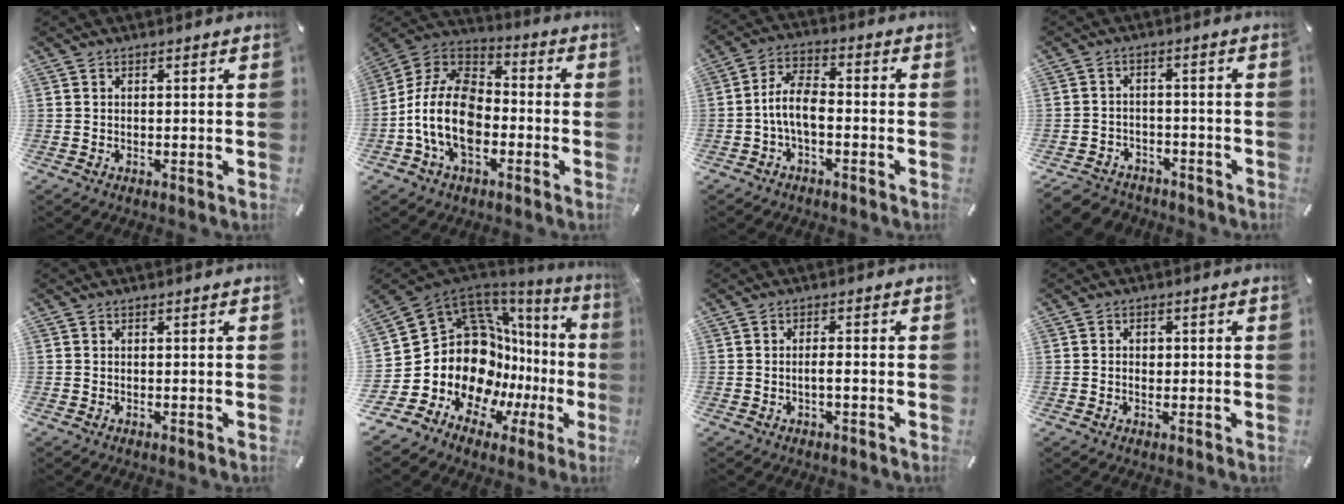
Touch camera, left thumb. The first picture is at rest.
{"total": 15.5, "force": [-4.9, 10.2, 10.6], "torque": [-0.245, 0.022, -0.098]}
{"total": 7.6, "force": [-2.6, 3.6, 6.2], "torque": [-0.129, 0.012, -0.049]}
{"total": 4.6, "force": [-3.5, 2.9, 1.0], "torque": [-0.033, 0.011, -0.071]}
{"total": 0.0}
{"total": 20.9, "force": [0.4, 15.3, 14.3], "torque": [-0.240, -0.081, 0.056]}
{"total": 2.3, "force": [-0.7, 0.4, 2.1], "torque": [-0.038, 0.003, -0.014]}
{"total": 1.9, "force": [-0.1, 1.5, 1.2], "torque": [-0.017, 0.001, -0.006]}